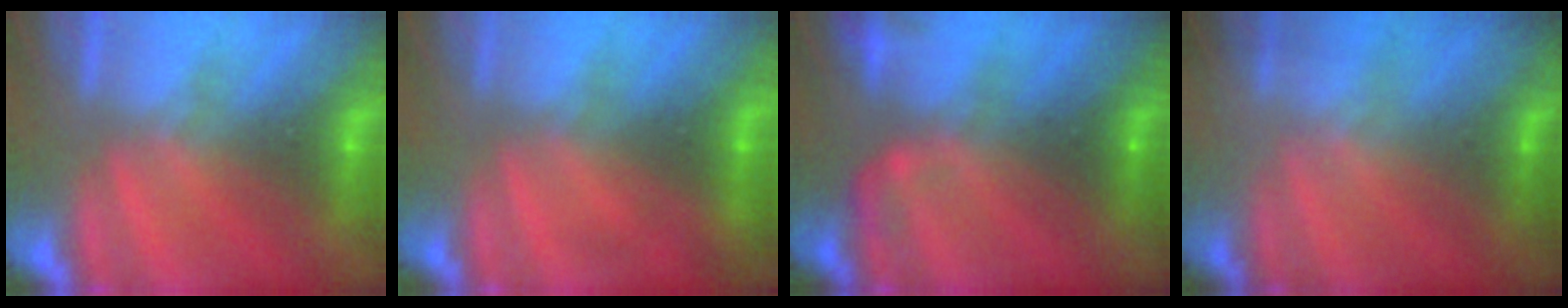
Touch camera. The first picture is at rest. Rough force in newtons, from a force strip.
{"total": 1.9}
{"total": 2.3}
{"total": 1.8}